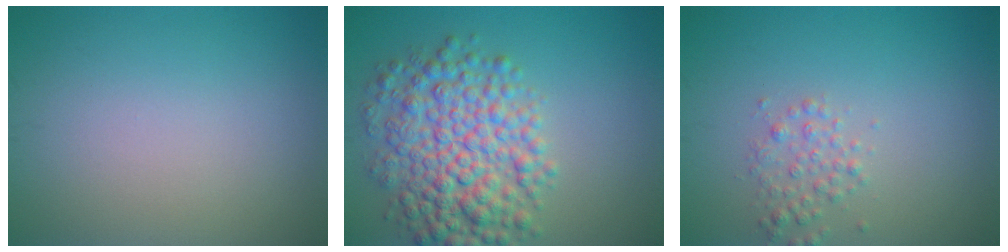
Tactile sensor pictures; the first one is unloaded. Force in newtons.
{"total": 7.8, "press": 7.8, "slide": 0.0}
{"total": 1.8, "press": 1.8, "slide": 0.0}